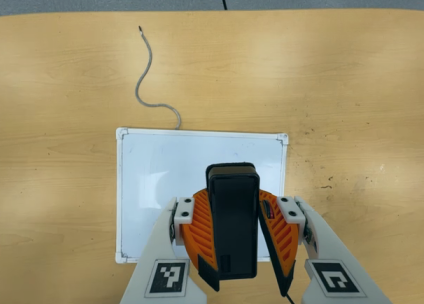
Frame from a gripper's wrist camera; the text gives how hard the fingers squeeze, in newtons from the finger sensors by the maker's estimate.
{"total": 8.3, "left": 9.0, "right": 7.7}